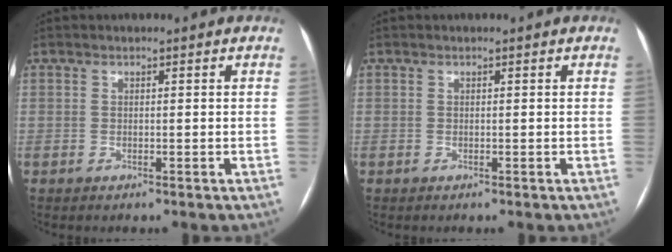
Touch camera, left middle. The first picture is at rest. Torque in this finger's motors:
{"motor_torque": [0.00, 0.00, 0.00, 0.00]}